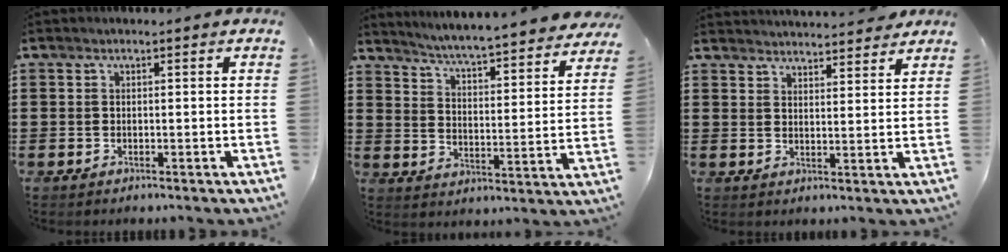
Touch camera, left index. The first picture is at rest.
{"total": 4.5, "force": [4.3, -0.9, 1.0], "torque": [-0.043, -0.043, 0.066]}
{"total": 3.8, "force": [3.8, 0.0, 0.0], "torque": [-0.011, -0.017, 0.071]}